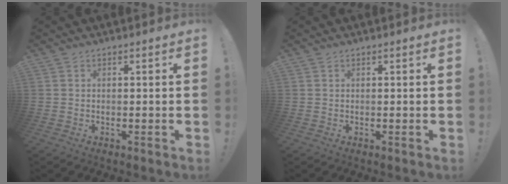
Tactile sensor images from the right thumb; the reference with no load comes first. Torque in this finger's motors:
{"motor_torque": [-0.06, 0.09, 0.00, -0.07, 0.10]}